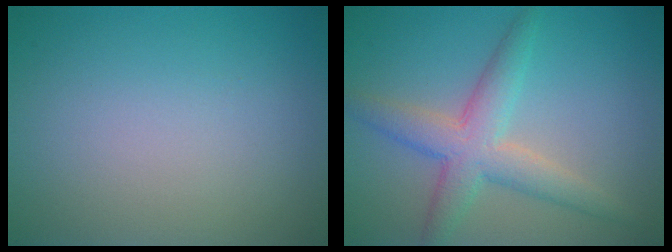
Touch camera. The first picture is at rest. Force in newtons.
{"total": 4.7, "press": 4.7, "slide": 0.1}